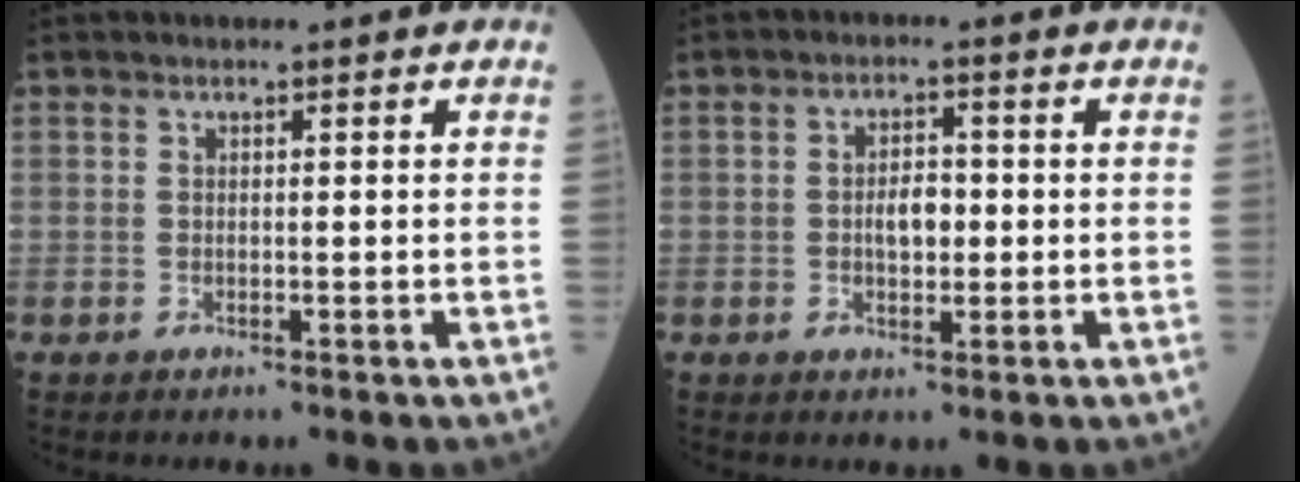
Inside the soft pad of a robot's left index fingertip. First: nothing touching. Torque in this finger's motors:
{"motor_torque": [0.33, -0.29, 0.07, 0.03]}